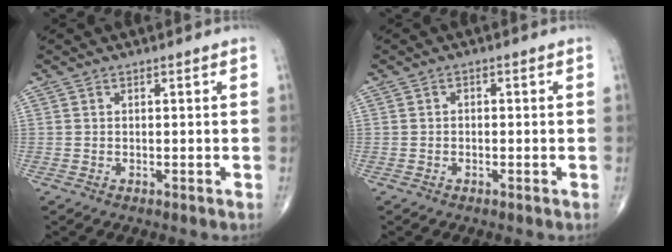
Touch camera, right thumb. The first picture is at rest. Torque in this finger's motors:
{"motor_torque": [-0.35, -0.05, 0.09, 0.14, -0.09]}